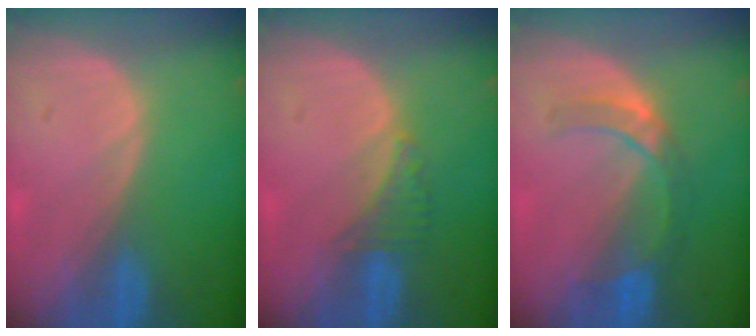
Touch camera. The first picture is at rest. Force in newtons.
{"total": 2.7, "press": 2.6, "slide": 0.7}
{"total": 5.0, "press": 4.9, "slide": 1.0}